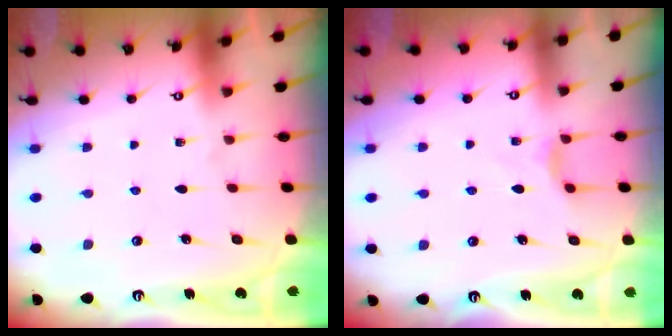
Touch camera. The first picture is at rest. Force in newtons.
{"total": 3.0, "press": 3.0, "slide": 0.5}